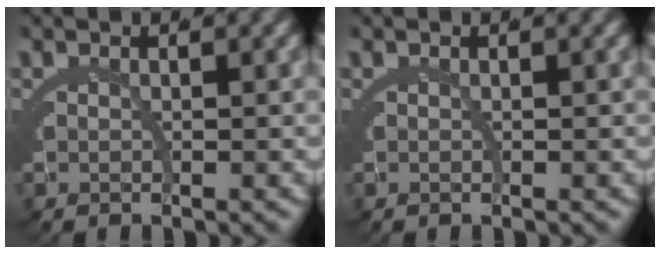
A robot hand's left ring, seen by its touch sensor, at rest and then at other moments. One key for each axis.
{"total": 0.0}